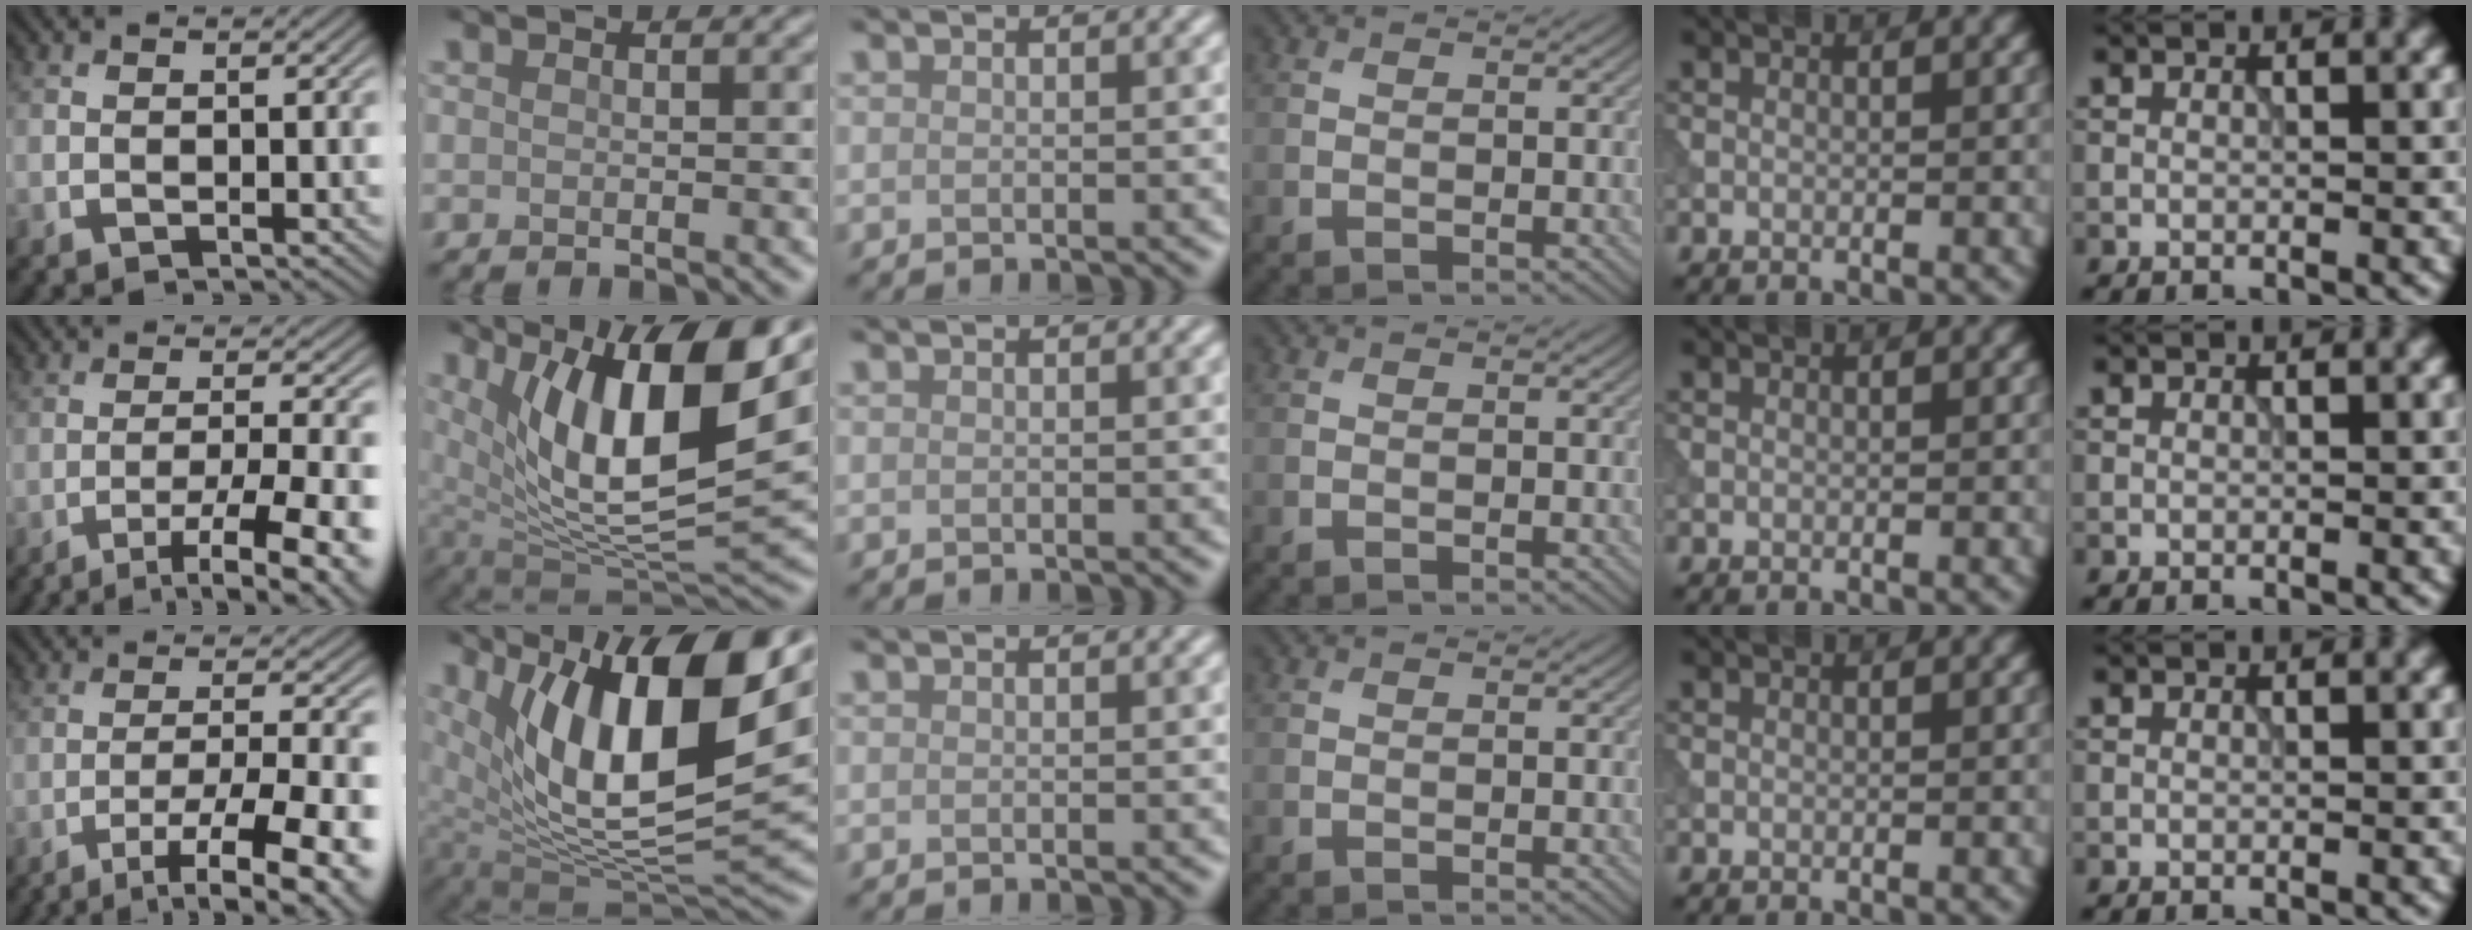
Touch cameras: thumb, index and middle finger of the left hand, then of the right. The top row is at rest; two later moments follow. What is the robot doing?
{"motion": "extract", "object": "tissue"}